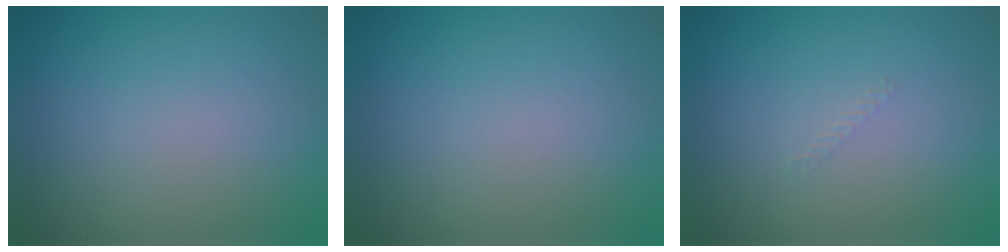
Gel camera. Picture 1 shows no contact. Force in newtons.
{"total": 0.0}
{"total": 0.6, "press": 0.6, "slide": 0.1}